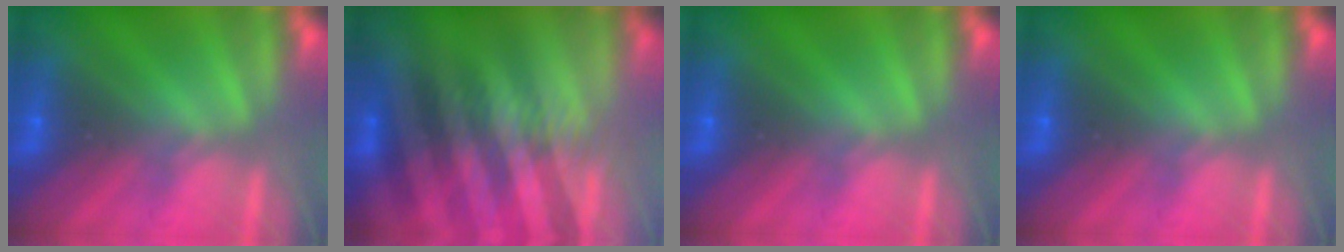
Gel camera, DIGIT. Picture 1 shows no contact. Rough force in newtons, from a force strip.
{"total": 3.6}
{"total": 0.0}
{"total": 0.0}